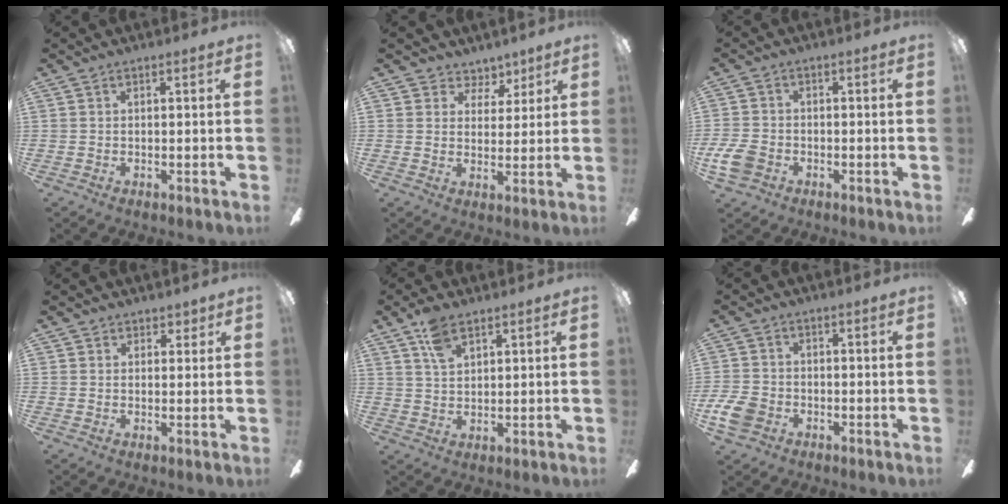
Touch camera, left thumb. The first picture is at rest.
{"total": 4.7, "force": [3.6, 3.1, -0.2], "torque": [0.011, -0.021, 0.064]}
{"total": 6.1, "force": [-2.5, 4.4, 3.3], "torque": [-0.082, 0.013, -0.049]}
{"total": 2.6, "force": [1.9, 1.8, 0.0], "torque": [0.012, -0.004, 0.033]}
{"total": 6.3, "force": [4.0, 3.0, 3.8], "torque": [-0.077, -0.003, 0.074]}
{"total": 6.3, "force": [-2.7, 4.7, 3.2], "torque": [-0.081, 0.015, -0.053]}